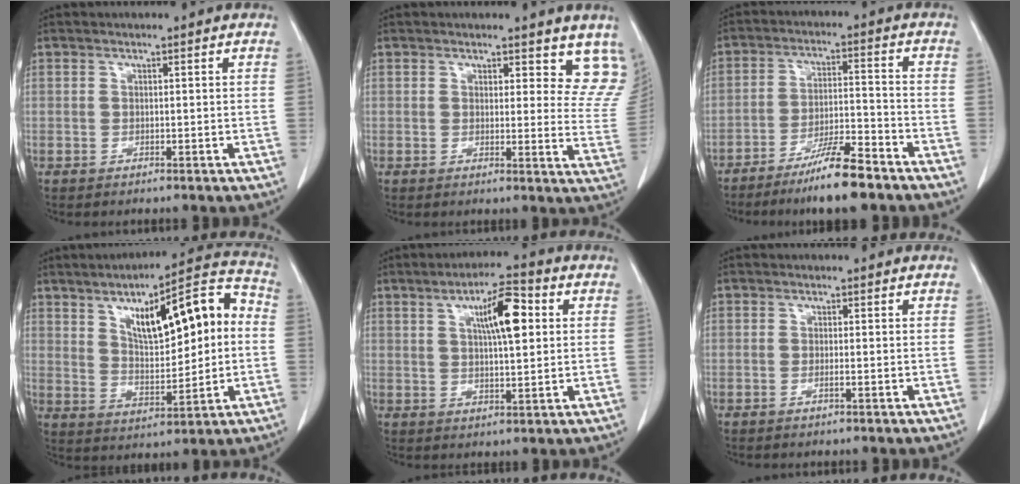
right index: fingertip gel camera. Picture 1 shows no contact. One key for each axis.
{"total": 8.6, "fx": 7.5, "fy": 3.2, "fz": 2.5, "tx": 0.011, "ty": -0.034, "tz": 0.056}
{"total": 9.4, "fx": -7.1, "fy": 0.6, "fz": 6.2, "tx": -0.110, "ty": -0.017, "tz": -0.124}
{"total": 16.1, "fx": 3.3, "fy": 4.7, "fz": 15.0, "tx": -0.217, "ty": 0.040, "tz": 0.058}
{"total": 8.6, "fx": 2.5, "fy": 1.7, "fz": 8.0, "tx": -0.132, "ty": 0.013, "tz": 0.041}
{"total": 0.7, "fx": -0.3, "fy": 0.0, "fz": 0.6, "tx": -0.012, "ty": 0.000, "tz": -0.006}